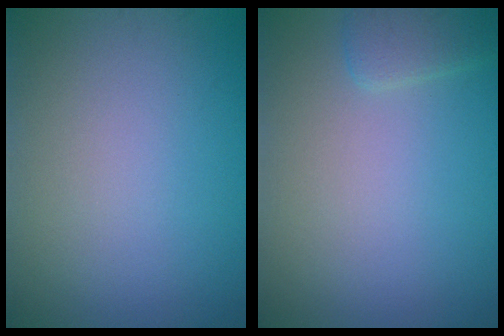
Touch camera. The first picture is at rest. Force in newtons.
{"total": 1.6, "press": 1.5, "slide": 0.2}